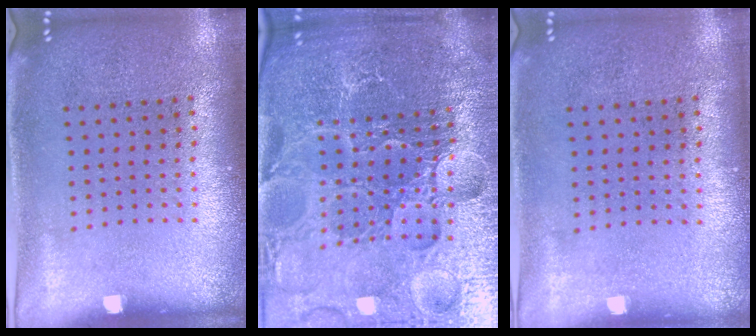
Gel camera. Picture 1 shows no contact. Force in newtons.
{"total": 6.2, "press": 5.5, "slide": 2.8}
{"total": 0.0}